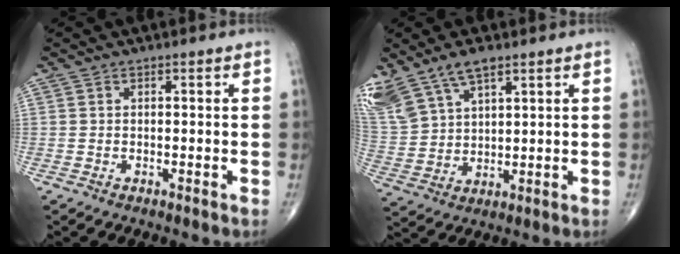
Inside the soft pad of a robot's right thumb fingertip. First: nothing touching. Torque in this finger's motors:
{"motor_torque": [0.07, 0.73, 1.43, 1.32, 0.16]}